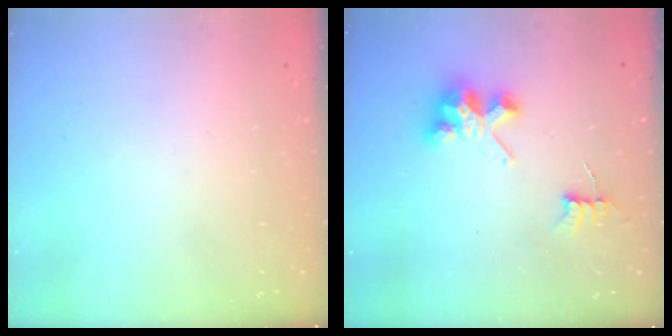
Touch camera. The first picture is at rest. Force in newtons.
{"total": 6.3, "press": 6.3, "slide": 0.2}